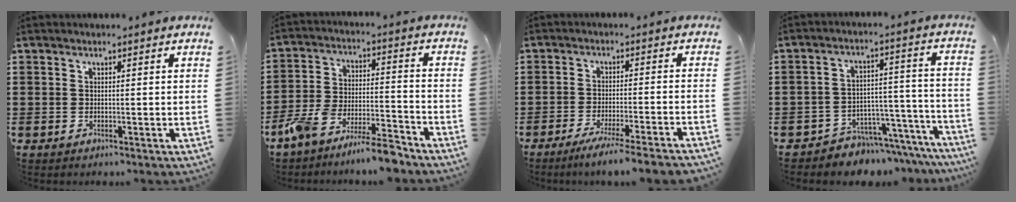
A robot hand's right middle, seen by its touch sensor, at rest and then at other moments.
{"total": 8.6, "force": [-8.2, 0.3, 2.7], "torque": [-0.057, 0.010, -0.161]}
{"total": 4.5, "force": [-4.0, -0.7, 2.0], "torque": [-0.030, -0.014, -0.072]}
{"total": 5.4, "force": [-5.3, 1.2, 0.1], "torque": [-0.006, 0.016, -0.106]}